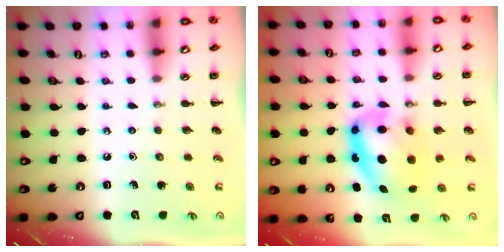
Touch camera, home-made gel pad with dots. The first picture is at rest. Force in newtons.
{"total": 9.6, "press": 9.3, "slide": 2.2}